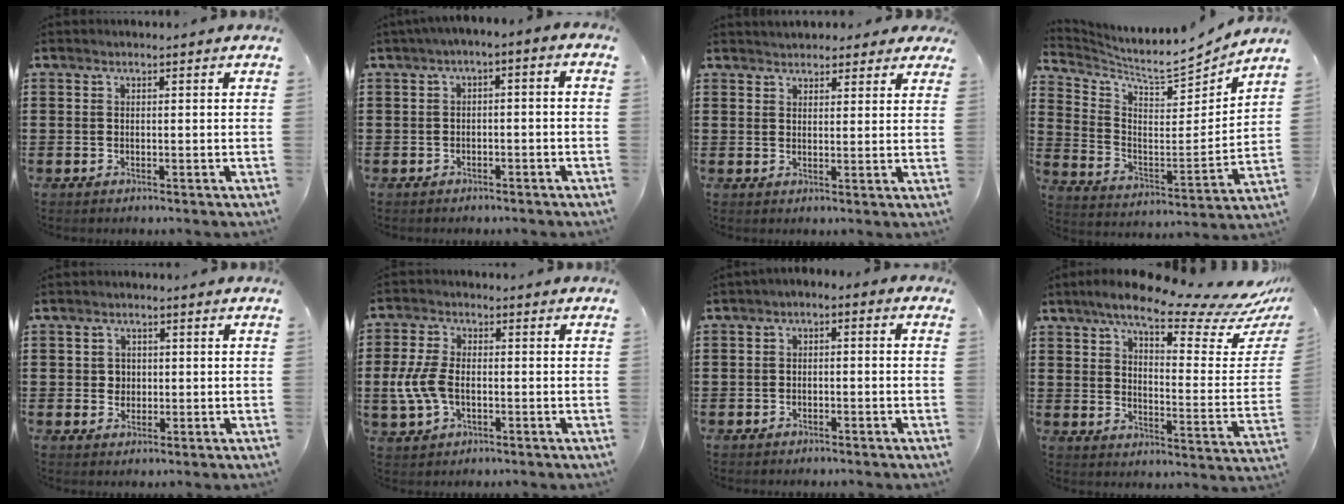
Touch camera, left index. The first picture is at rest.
{"total": 2.5, "force": [-2.2, 0.6, 0.9], "torque": [-0.024, 0.002, -0.051]}
{"total": 3.1, "force": [3.0, 0.8, 0.2], "torque": [-0.012, -0.002, 0.057]}
{"total": 7.0, "force": [6.5, 1.1, 2.5], "torque": [-0.075, -0.058, 0.103]}
{"total": 2.0, "force": [0.4, 1.9, 0.4], "torque": [-0.016, 0.009, 0.006]}
{"total": 6.2, "force": [-0.8, 3.8, 4.9], "torque": [-0.125, -0.003, -0.021]}
{"total": 2.1, "force": [-2.0, 0.5, 0.2], "torque": [-0.016, 0.000, -0.047]}
{"total": 11.5, "force": [9.2, 2.1, 6.7], "torque": [-0.126, -0.057, 0.149]}